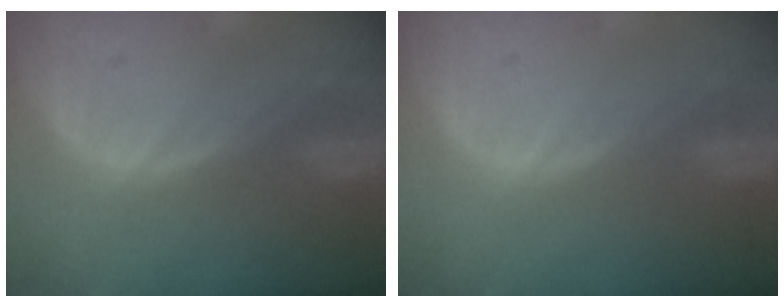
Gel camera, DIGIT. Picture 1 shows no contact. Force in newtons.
{"total": 0.0}